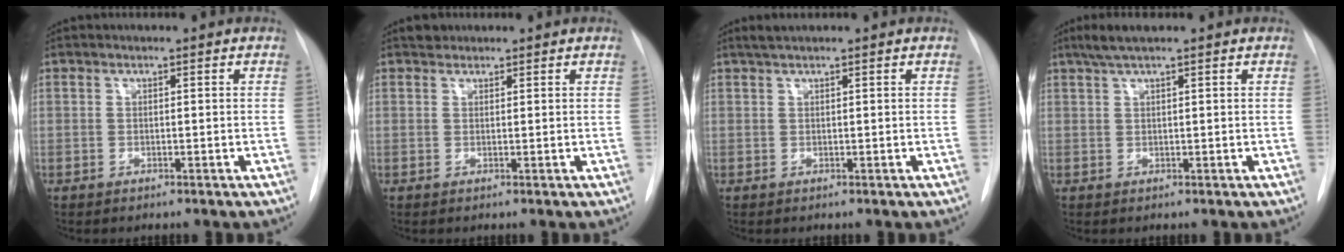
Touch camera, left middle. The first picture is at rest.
{"total": 1.2, "force": [0.9, 0.7, 0.0], "torque": [0.003, 0.004, 0.012]}
{"total": 1.5, "force": [1.2, 0.0, 0.9], "torque": [-0.019, 0.012, 0.025]}
{"total": 3.2, "force": [2.3, 0.1, 2.2], "torque": [-0.049, 0.013, 0.045]}